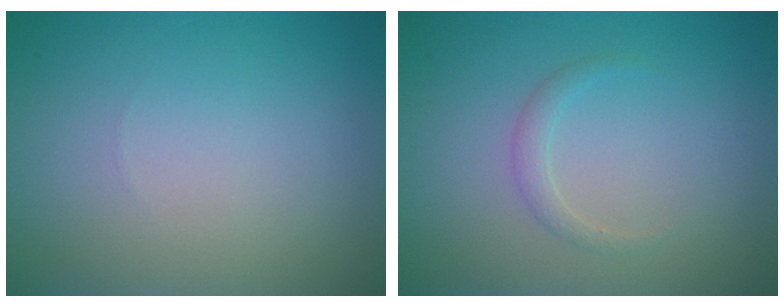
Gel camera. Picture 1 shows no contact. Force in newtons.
{"total": 1.1, "press": 1.1, "slide": 0.0}